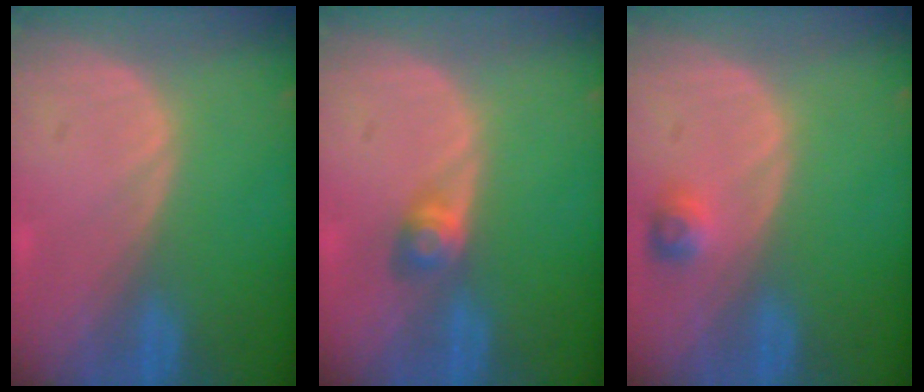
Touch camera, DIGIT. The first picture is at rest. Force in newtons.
{"total": 2.8, "press": 2.5, "slide": 1.2}
{"total": 2.4, "press": 2.2, "slide": 0.9}